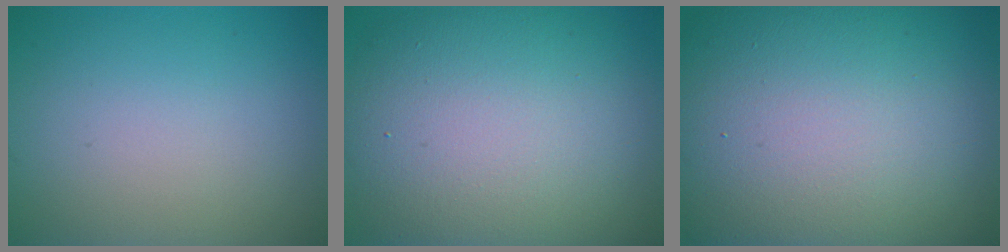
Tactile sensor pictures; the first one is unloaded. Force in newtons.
{"total": 14.1, "press": 14.1, "slide": 1.4}
{"total": 21.2, "press": 21.1, "slide": 1.4}